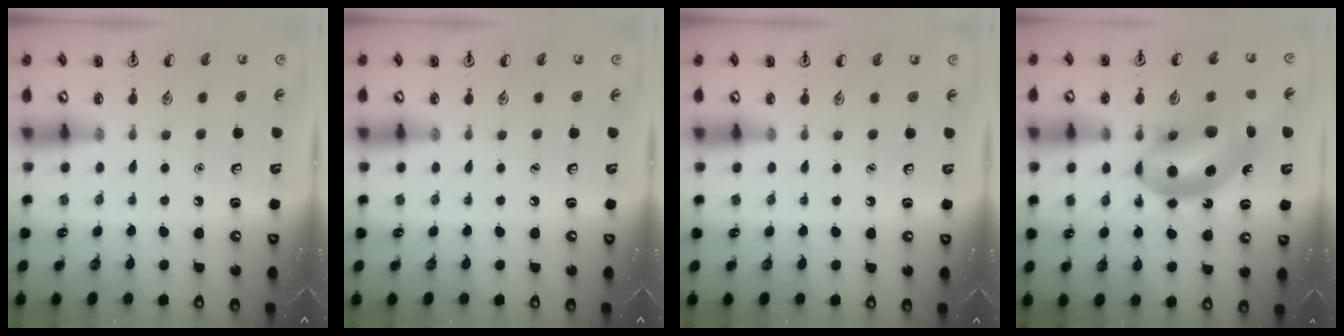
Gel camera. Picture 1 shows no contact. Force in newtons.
{"total": 0.0}
{"total": 0.0}
{"total": 15.7, "press": 15.1, "slide": 4.5}